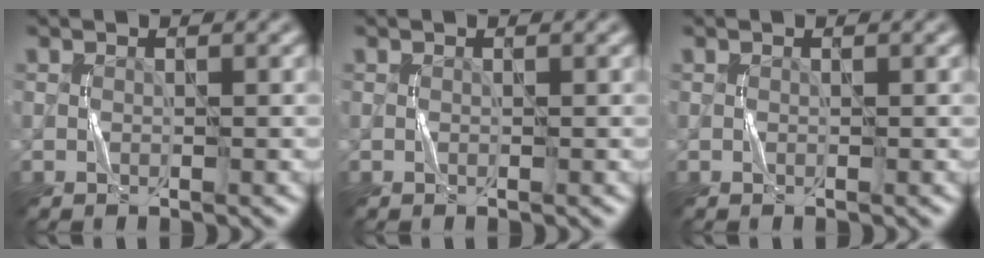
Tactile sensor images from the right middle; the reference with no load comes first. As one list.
[{"total": 0.0}, {"total": 0.0}]